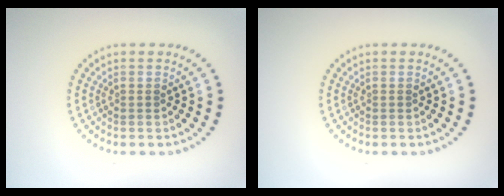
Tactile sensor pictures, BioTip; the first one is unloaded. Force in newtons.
{"total": 0.0}